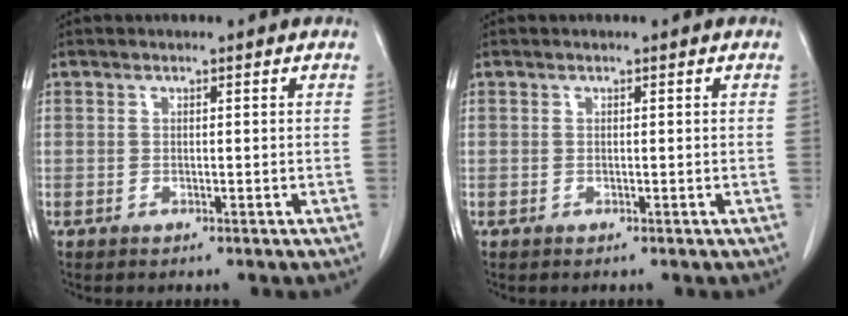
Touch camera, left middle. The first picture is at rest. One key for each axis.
{"total": 0.0}